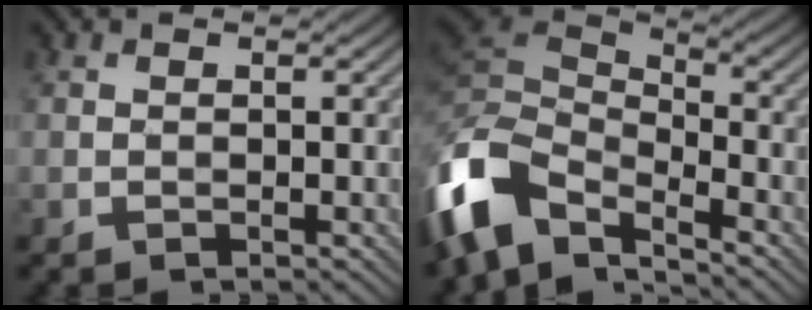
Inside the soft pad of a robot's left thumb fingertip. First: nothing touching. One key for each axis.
{"total": 11.1, "fx": -6.6, "fy": 5.5, "fz": 7.0, "tx": -0.162, "ty": 0.001, "tz": -0.143}